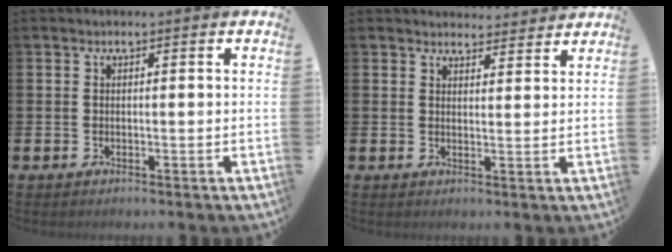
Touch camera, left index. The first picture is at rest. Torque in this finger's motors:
{"motor_torque": [0.89, -1.25, 0.01, -0.02]}